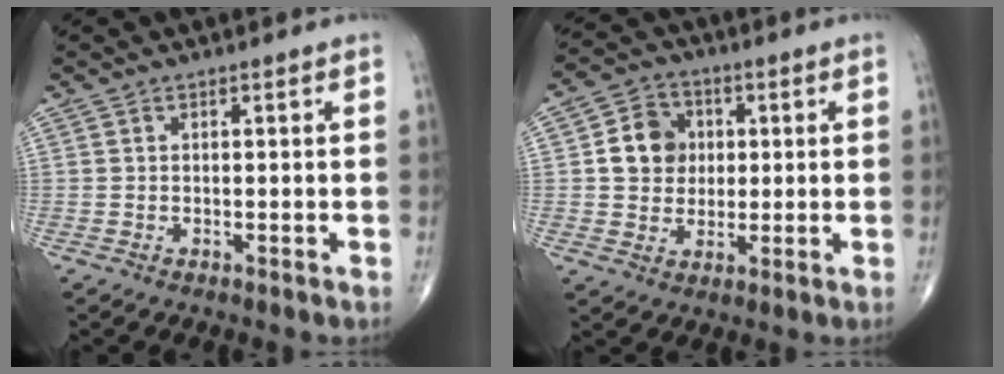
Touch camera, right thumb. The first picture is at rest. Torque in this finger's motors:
{"motor_torque": [0.12, 1.53, 0.34, -0.06, 0.04]}